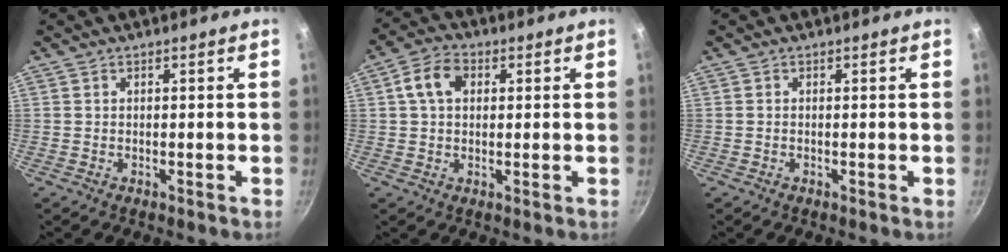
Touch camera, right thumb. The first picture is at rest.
{"total": 6.6, "force": [1.6, 4.5, 4.5], "torque": [-0.075, 0.015, 0.020]}
{"total": 0.0}